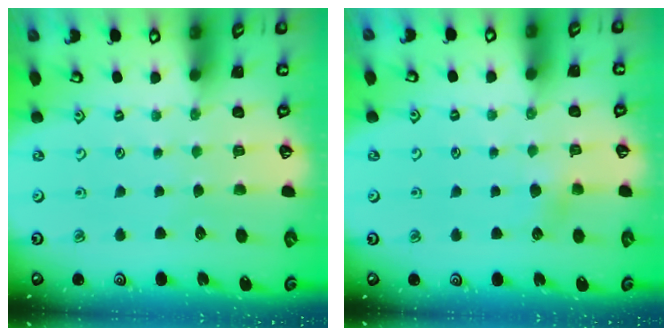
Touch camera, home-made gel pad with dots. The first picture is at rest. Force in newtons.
{"total": 3.4, "press": 3.4, "slide": 0.4}